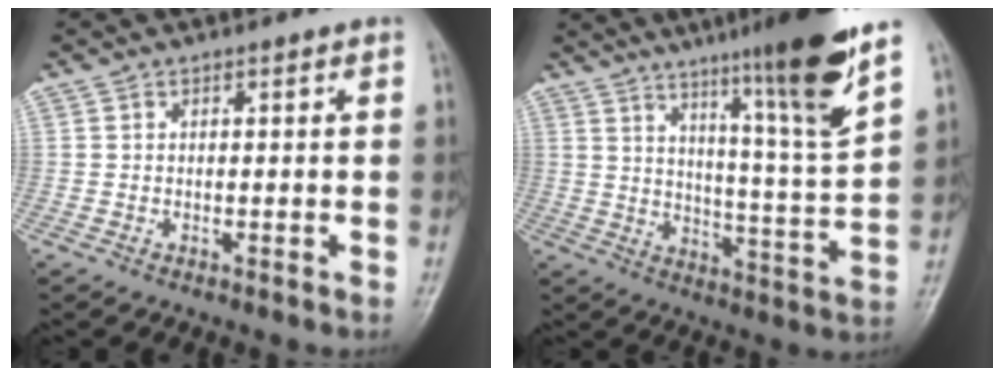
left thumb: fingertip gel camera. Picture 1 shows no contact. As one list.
[{"total": 17.4, "force": [11.2, 0.1, 13.3], "torque": [-0.187, -0.063, 0.169]}]